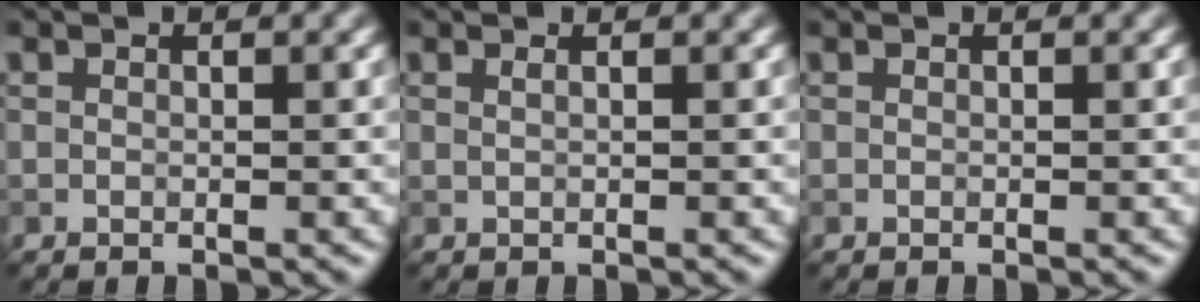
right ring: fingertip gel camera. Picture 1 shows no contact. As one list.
[{"total": 0.9, "force": [0.4, 0.4, 0.7], "torque": [-0.007, -0.002, -0.001]}, {"total": 0.0}]